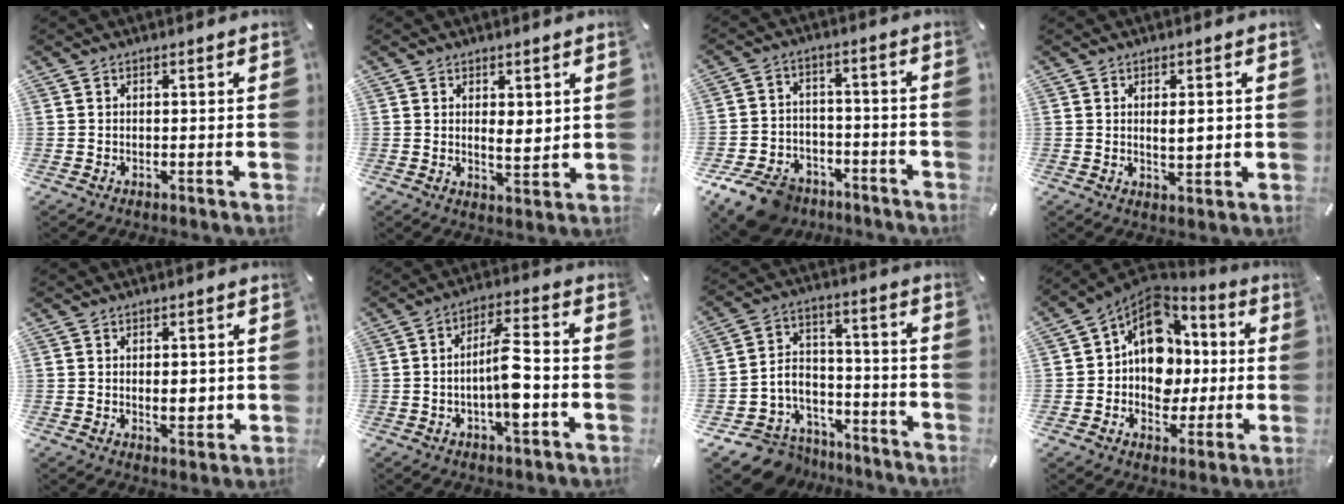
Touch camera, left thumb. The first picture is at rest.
{"total": 3.6, "force": [1.8, 2.0, 2.3], "torque": [-0.024, -0.014, 0.029]}
{"total": 11.0, "force": [-7.9, 6.3, 4.3], "torque": [-0.084, 0.052, -0.146]}
{"total": 3.7, "force": [0.7, 1.6, 3.2], "torque": [-0.050, -0.002, 0.007]}
{"total": 3.8, "force": [0.4, 2.4, 2.9], "torque": [-0.034, -0.005, 0.002]}
{"total": 10.1, "force": [-2.2, 3.5, 9.2], "torque": [-0.162, 0.009, -0.041]}
{"total": 9.3, "force": [-6.8, 6.3, 1.0], "torque": [-0.019, 0.036, -0.124]}
{"total": 14.3, "force": [1.3, 12.1, 7.6], "torque": [-0.120, -0.019, 0.029]}